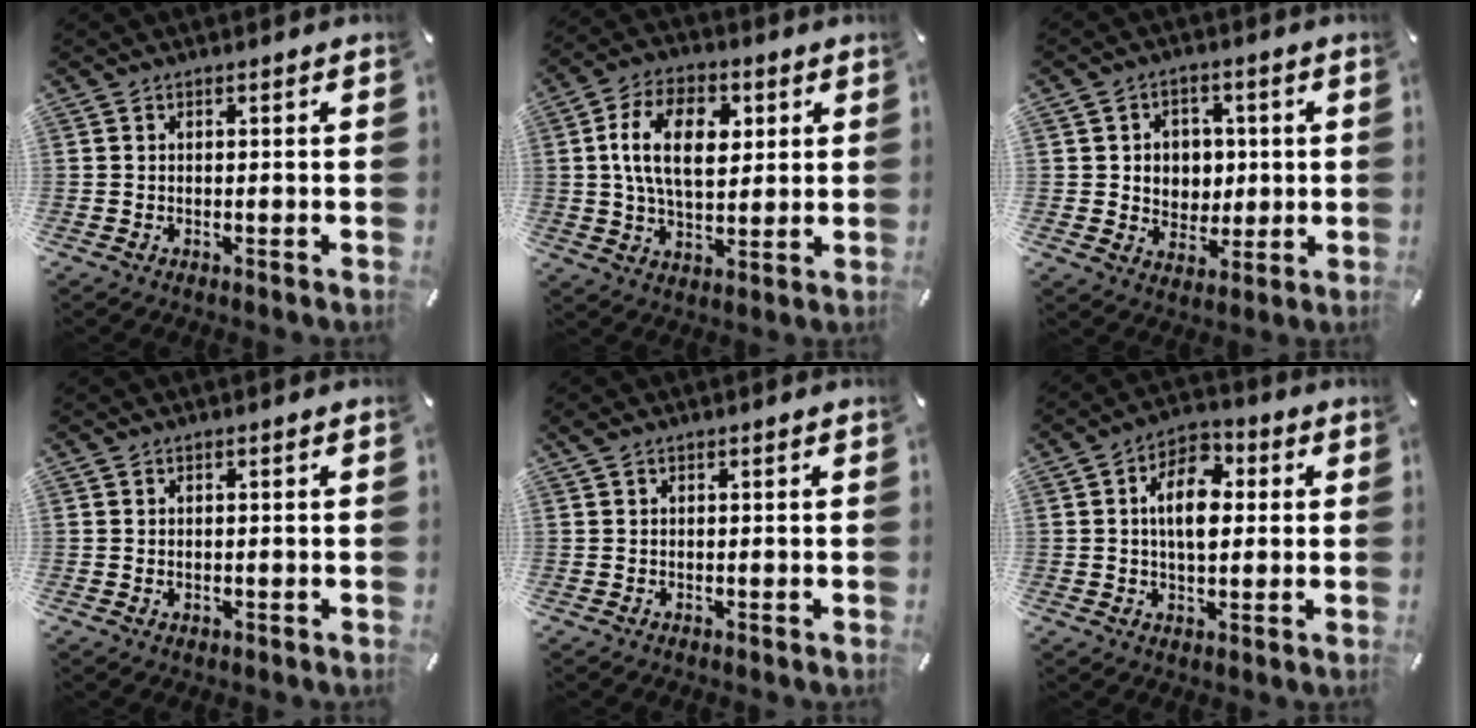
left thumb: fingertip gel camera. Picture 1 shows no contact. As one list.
[{"total": 14.3, "force": [3.3, 9.0, 10.6], "torque": [-0.195, 0.007, 0.056]}, {"total": 6.7, "force": [0.8, 6.5, 1.6], "torque": [-0.019, -0.002, 0.013]}, {"total": 0.6, "force": [0.1, 0.5, 0.3], "torque": [-0.007, 0.002, 0.001]}, {"total": 0.5, "force": [0.3, 0.3, 0.3], "torque": [-0.007, 0.001, 0.005]}, {"total": 10.4, "force": [1.4, 6.4, 8.0], "torque": [-0.129, 0.006, 0.022]}]